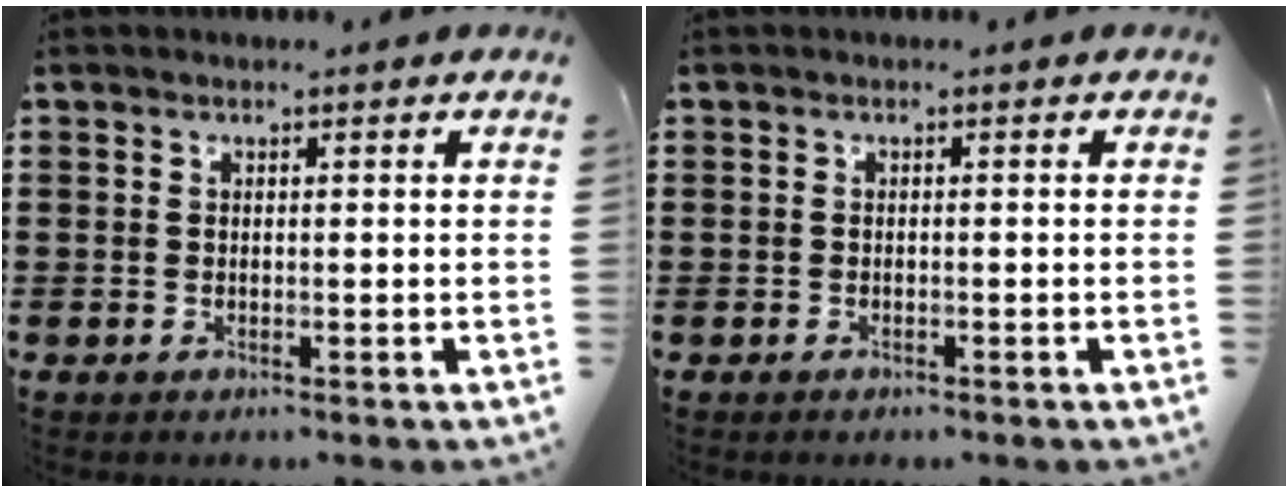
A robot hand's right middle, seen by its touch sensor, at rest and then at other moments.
{"total": 0.7, "force": [-0.6, 0.4, 0.0], "torque": [-0.001, 0.001, -0.013]}